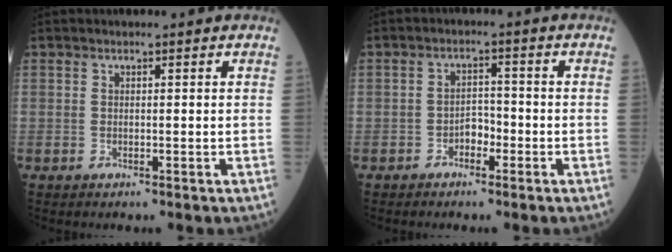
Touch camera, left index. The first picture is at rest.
{"total": 2.5, "force": [-1.4, 1.4, 1.5], "torque": [-0.018, 0.006, -0.029]}